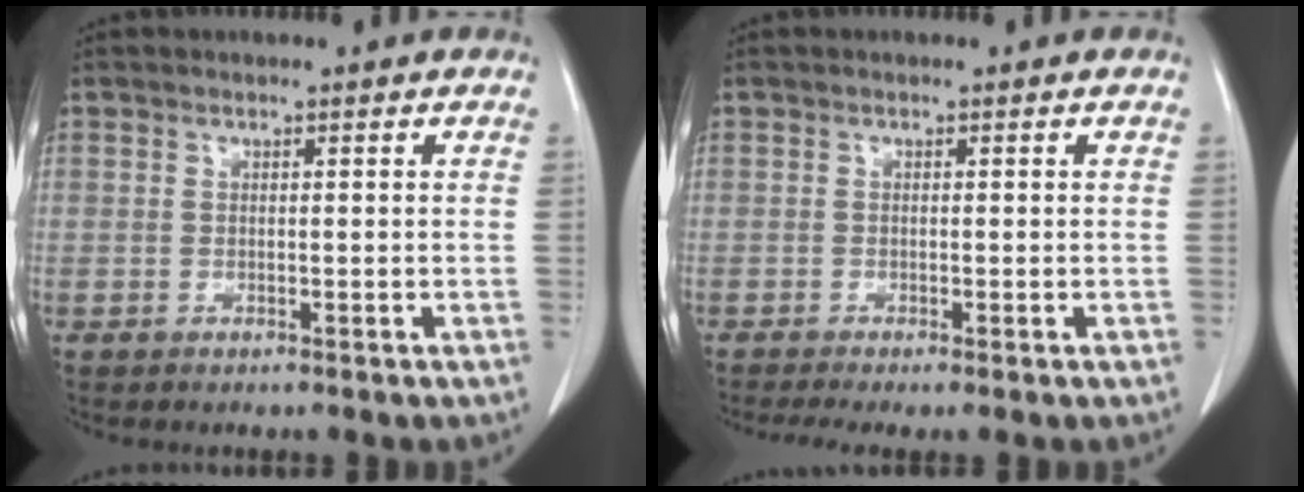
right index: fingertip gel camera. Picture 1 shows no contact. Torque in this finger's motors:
{"motor_torque": [0.46, -0.42, 0.19, 0.04]}